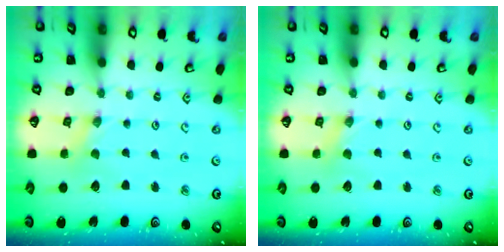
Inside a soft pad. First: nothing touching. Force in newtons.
{"total": 1.8, "press": 1.8, "slide": 0.3}